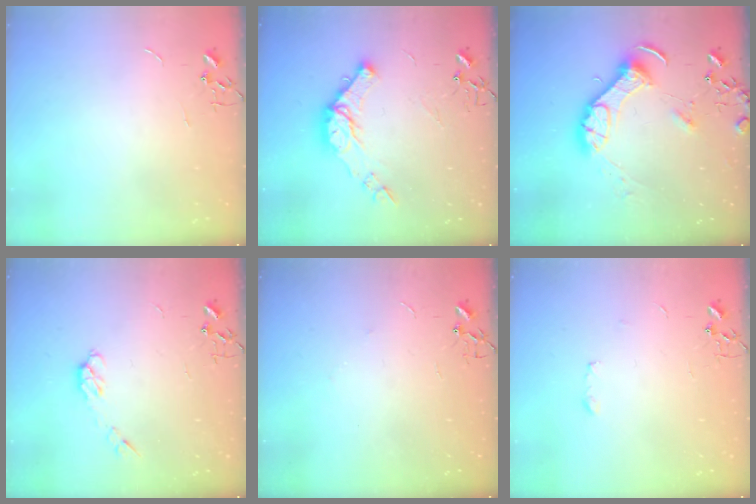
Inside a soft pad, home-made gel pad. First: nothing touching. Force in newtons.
{"total": 13.5, "press": 13.5, "slide": 1.2}
{"total": 12.3, "press": 12.1, "slide": 1.6}
{"total": 4.5, "press": 4.5, "slide": 0.7}
{"total": 3.3, "press": 3.0, "slide": 1.2}
{"total": 3.1, "press": 3.0, "slide": 0.6}